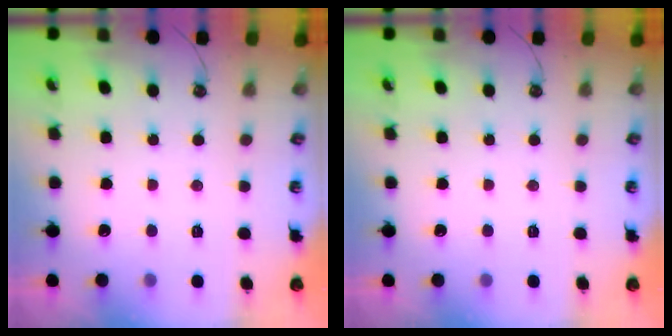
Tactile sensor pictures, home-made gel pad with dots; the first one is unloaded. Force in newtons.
{"total": 0.0}